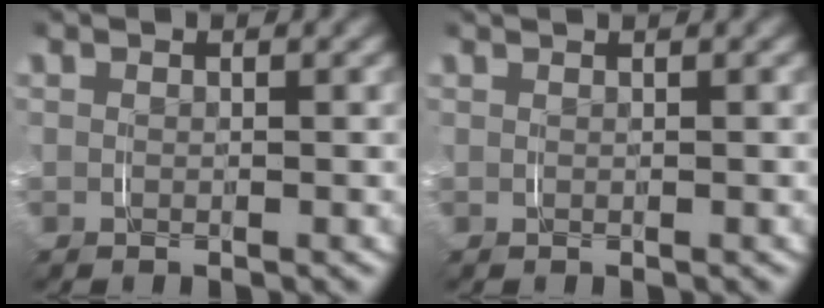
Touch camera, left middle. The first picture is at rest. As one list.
[{"total": 0.7, "force": [0.6, -0.3, 0.2], "torque": [0.004, 0.006, 0.008]}]